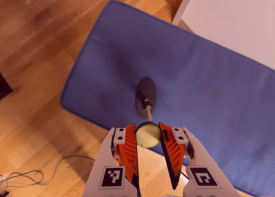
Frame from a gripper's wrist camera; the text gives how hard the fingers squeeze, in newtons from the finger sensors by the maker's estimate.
{"total": 9.4, "left": 9.5, "right": 9.2}